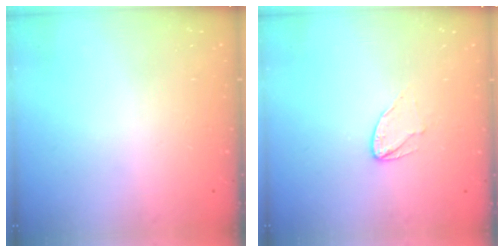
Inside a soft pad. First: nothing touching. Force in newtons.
{"total": 4.8, "press": 4.8, "slide": 0.4}